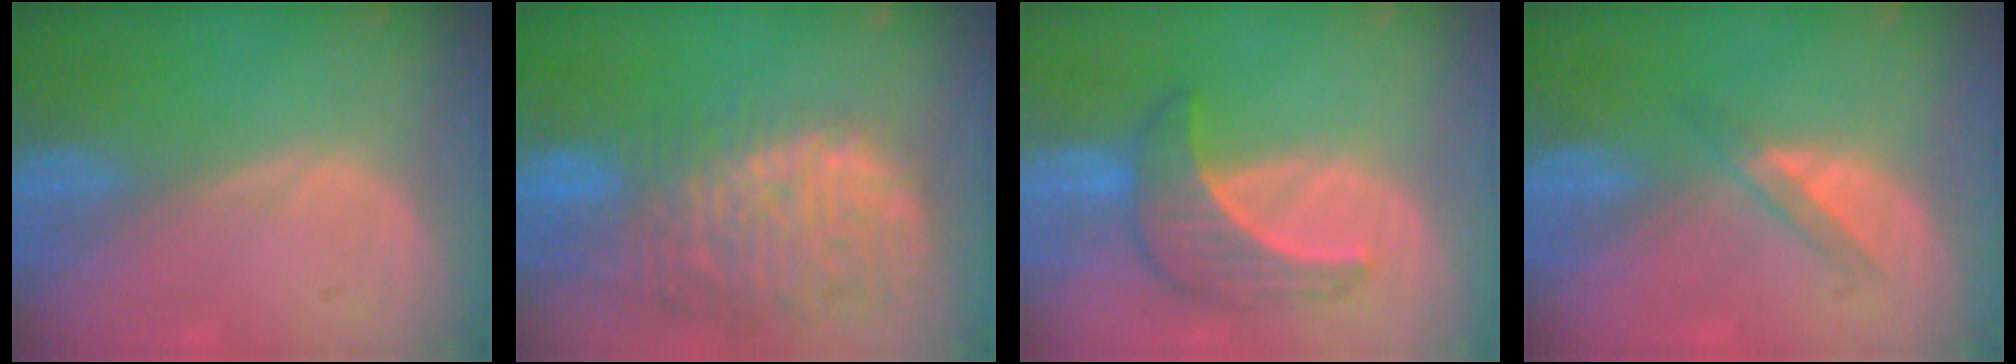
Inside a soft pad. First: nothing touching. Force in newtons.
{"total": 14.2, "press": 11.7, "slide": 8.0}
{"total": 6.6, "press": 6.5, "slide": 0.9}
{"total": 2.6, "press": 2.4, "slide": 1.0}